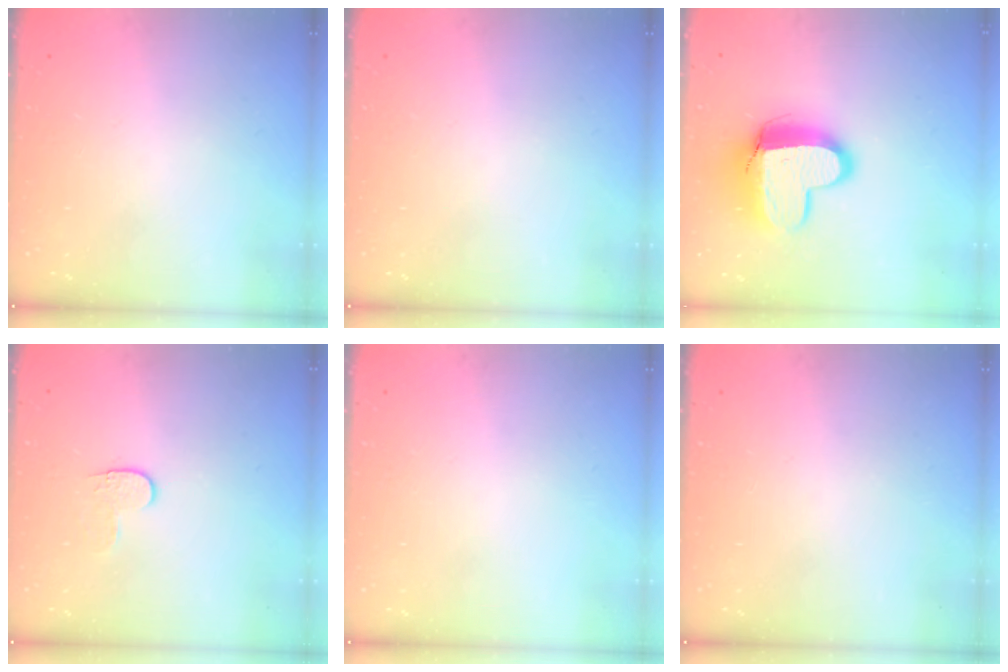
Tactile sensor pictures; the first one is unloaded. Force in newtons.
{"total": 0.0}
{"total": 12.7, "press": 12.7, "slide": 1.4}
{"total": 4.0, "press": 3.9, "slide": 0.5}
{"total": 0.0}
{"total": 0.0}